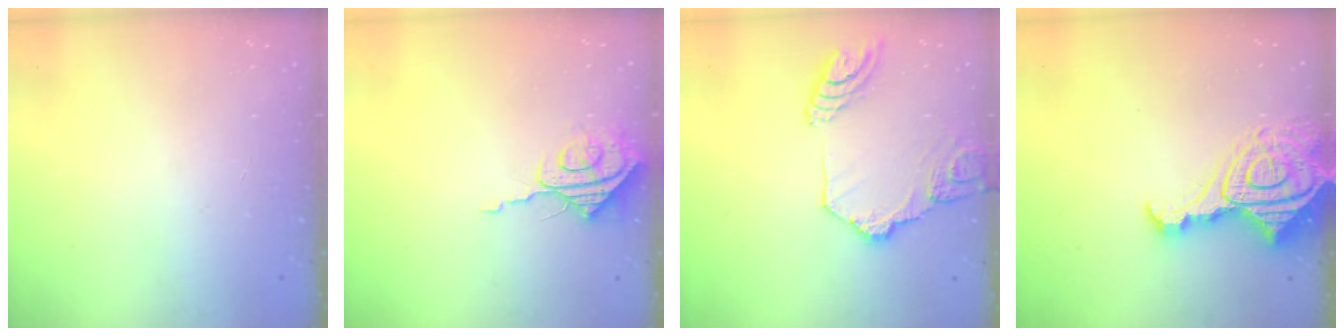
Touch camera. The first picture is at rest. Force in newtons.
{"total": 7.6, "press": 7.6, "slide": 0.8}
{"total": 15.8, "press": 15.7, "slide": 1.8}
{"total": 17.6, "press": 17.5, "slide": 2.0}